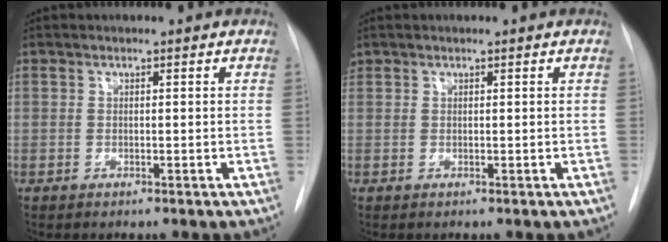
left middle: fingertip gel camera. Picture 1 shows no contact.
{"total": 0.5, "force": [0.4, 0.4, 0.0], "torque": [-0.002, 0.012, 0.008]}